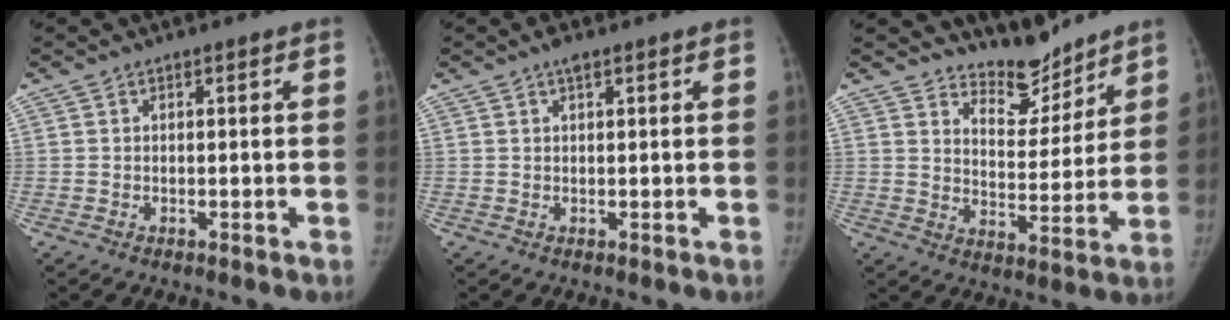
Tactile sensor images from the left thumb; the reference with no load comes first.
{"total": 1.3, "force": [0.9, 0.4, 0.9], "torque": [-0.013, 0.001, 0.012]}
{"total": 8.6, "force": [7.9, 3.2, 1.2], "torque": [0.019, -0.071, 0.138]}